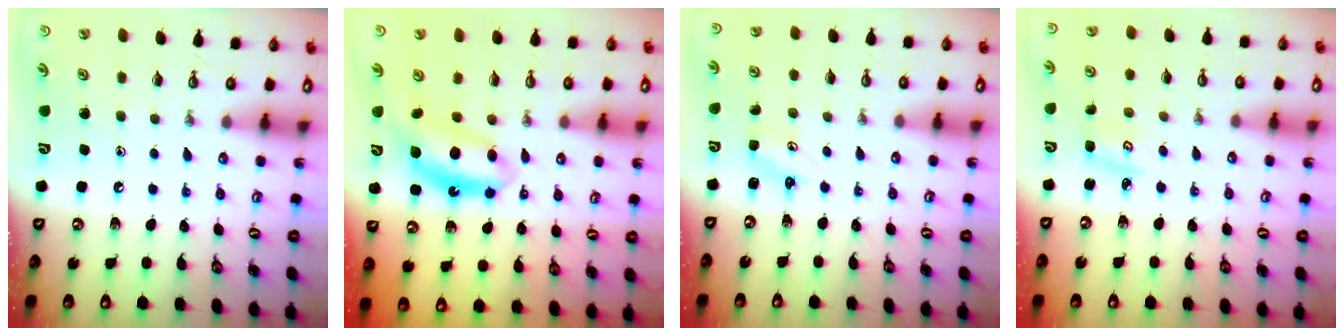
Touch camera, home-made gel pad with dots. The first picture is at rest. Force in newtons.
{"total": 9.2, "press": 9.1, "slide": 0.6}
{"total": 2.5, "press": 2.5, "slide": 0.3}
{"total": 3.4, "press": 3.4, "slide": 0.3}